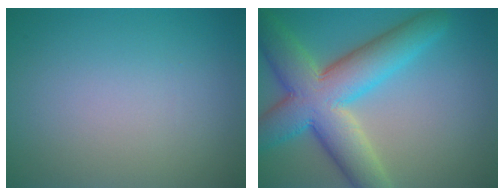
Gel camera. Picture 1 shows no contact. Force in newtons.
{"total": 10.1, "press": 10.1, "slide": 0.5}